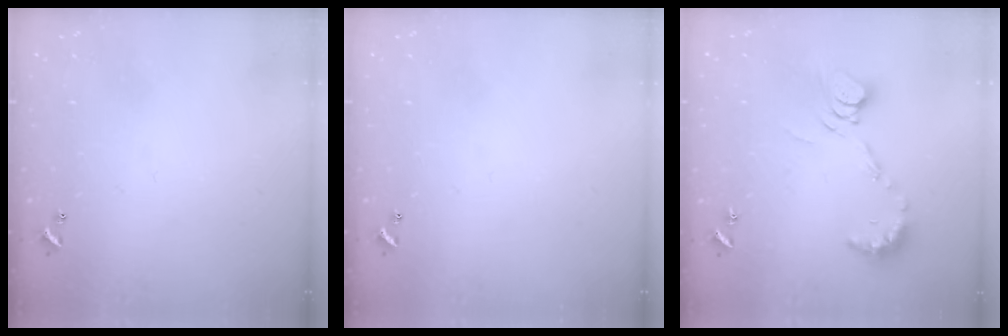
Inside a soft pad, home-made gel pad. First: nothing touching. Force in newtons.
{"total": 0.0}
{"total": 9.3, "press": 9.3, "slide": 0.3}